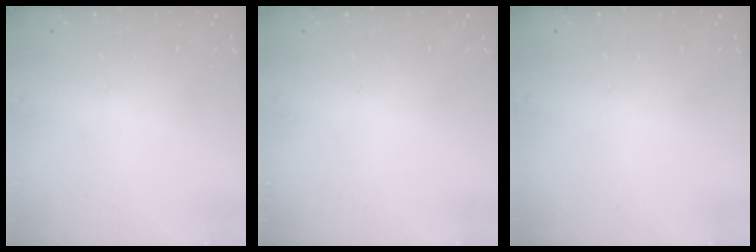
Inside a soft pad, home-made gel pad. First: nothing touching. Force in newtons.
{"total": 0.0}
{"total": 0.0}